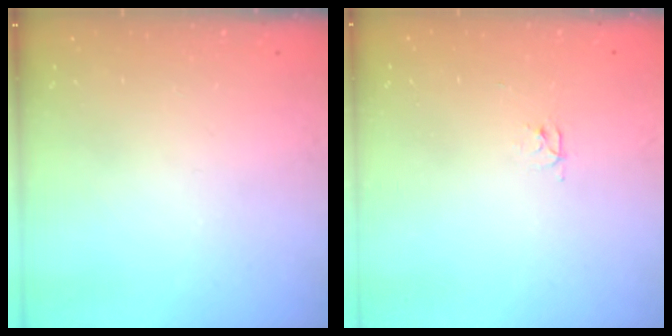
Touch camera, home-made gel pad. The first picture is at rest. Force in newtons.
{"total": 2.4, "press": 2.4, "slide": 0.3}